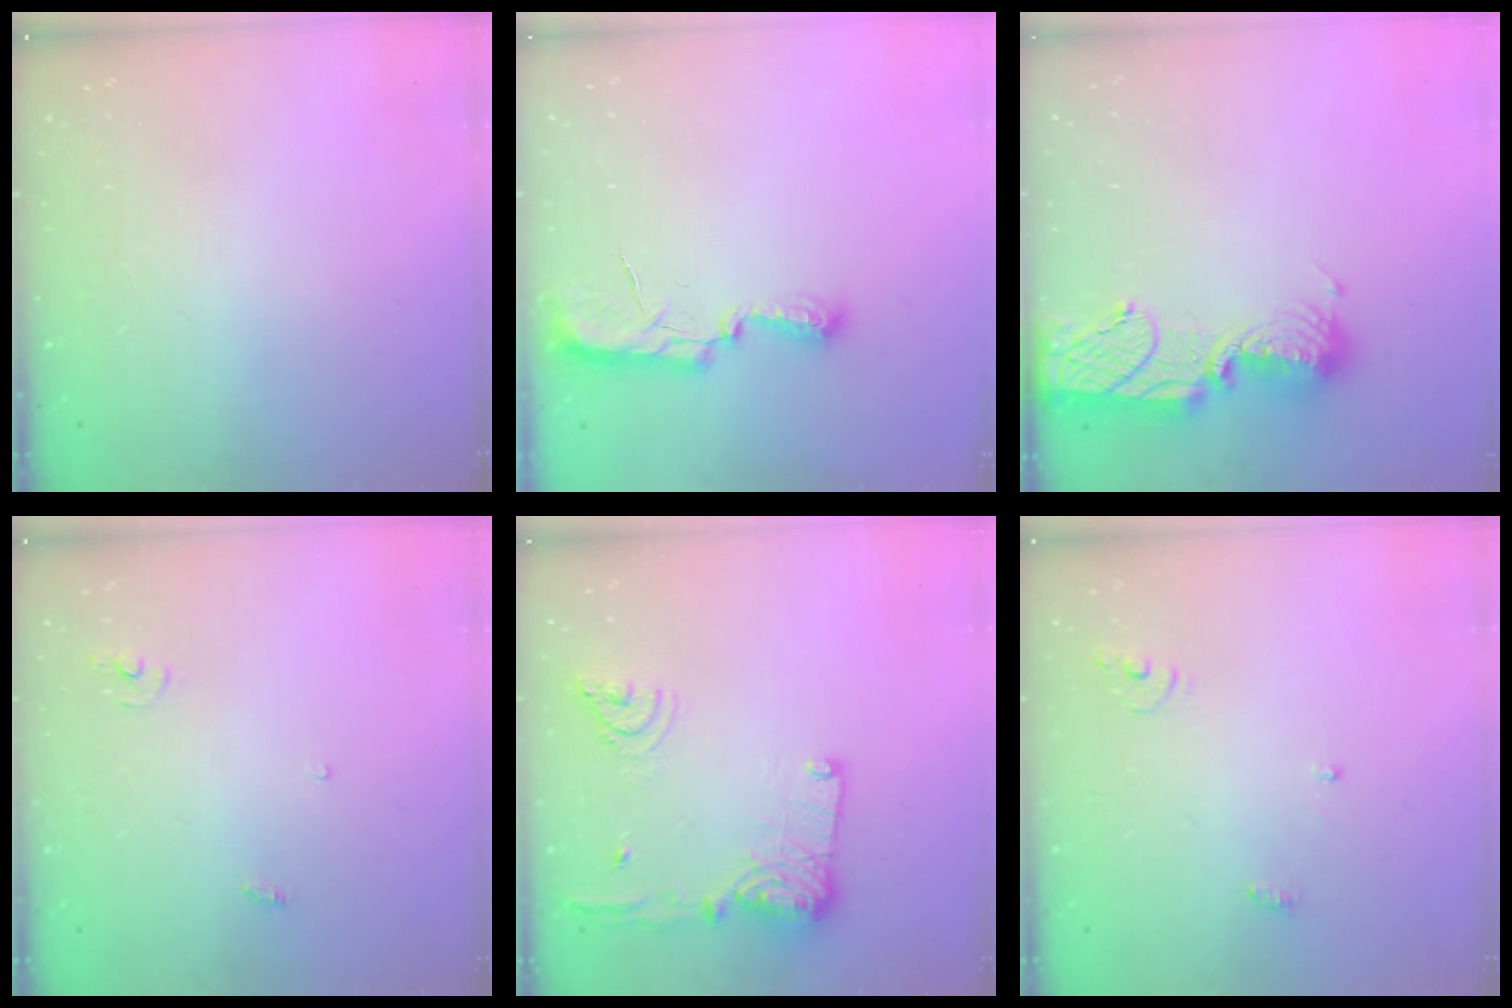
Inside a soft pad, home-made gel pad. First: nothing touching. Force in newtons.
{"total": 8.8, "press": 8.2, "slide": 3.2}
{"total": 15.3, "press": 14.8, "slide": 4.0}
{"total": 2.9, "press": 2.9, "slide": 0.2}
{"total": 16.7, "press": 16.5, "slide": 2.8}
{"total": 4.1, "press": 4.0, "slide": 0.3}